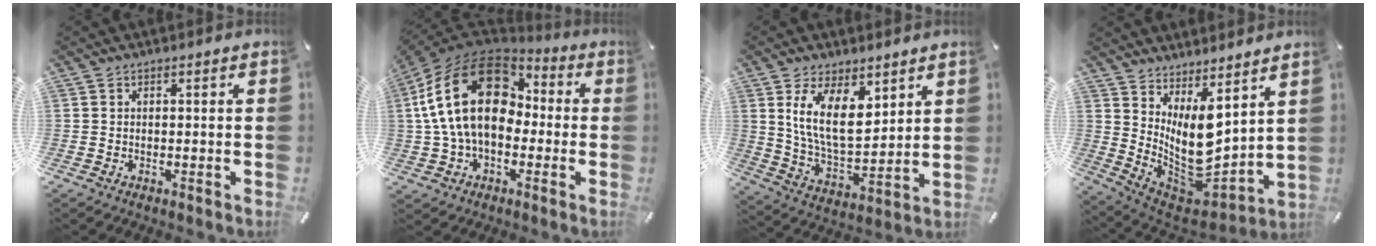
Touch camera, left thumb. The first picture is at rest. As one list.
[{"total": 22.7, "force": [2.2, 16.1, 16.0], "torque": [-0.326, 0.019, 0.033]}, {"total": 13.1, "force": [6.2, 7.0, 9.2], "torque": [-0.180, -0.030, 0.111]}, {"total": 11.2, "force": [4.1, 5.8, 8.6], "torque": [-0.162, -0.074, 0.083]}]